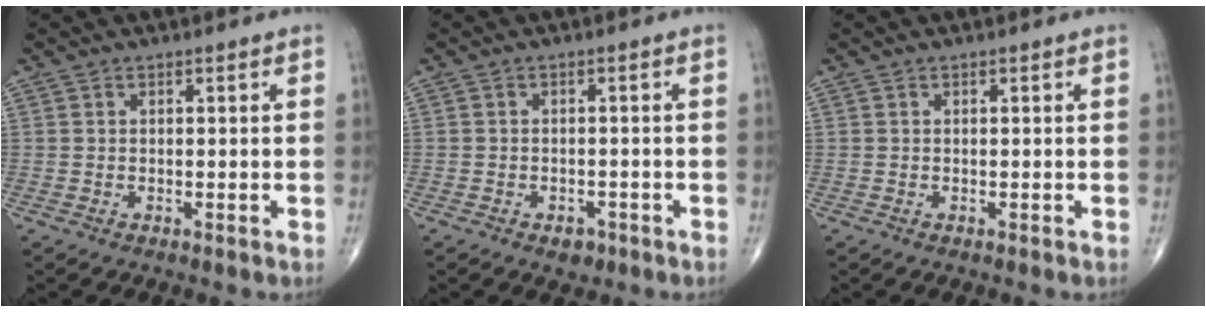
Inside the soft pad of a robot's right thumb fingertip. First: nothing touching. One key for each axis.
{"total": 2.4, "fx": -1.4, "fy": 1.6, "fz": 1.1, "tx": -0.004, "ty": 0.004, "tz": -0.014}
{"total": 0.0}